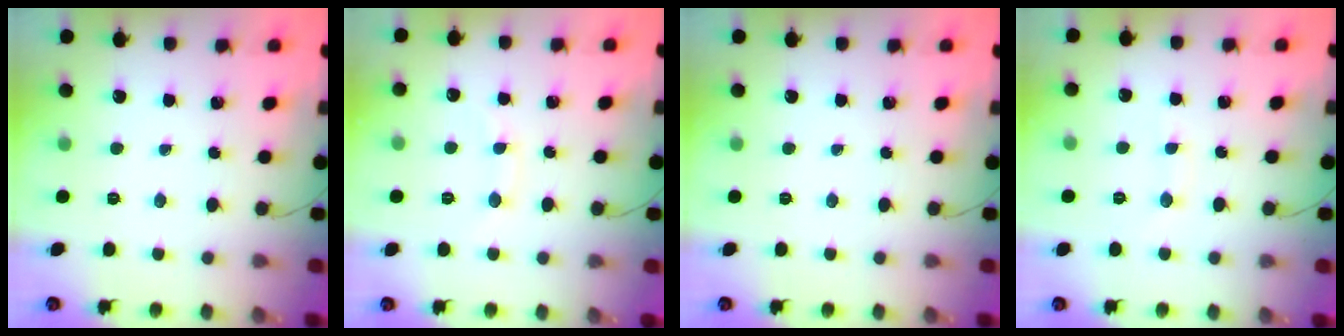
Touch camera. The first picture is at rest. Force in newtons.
{"total": 6.6, "press": 6.4, "slide": 1.5}
{"total": 0.0}
{"total": 5.6, "press": 5.5, "slide": 1.1}